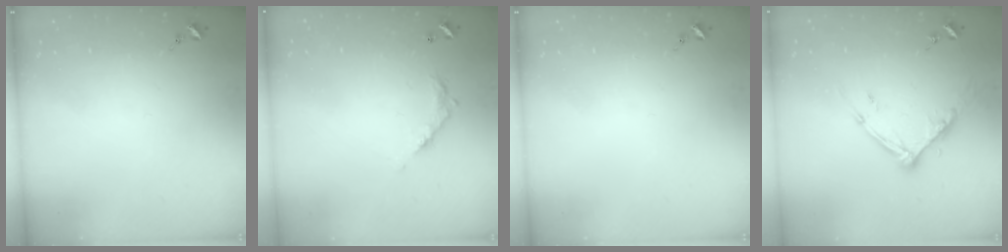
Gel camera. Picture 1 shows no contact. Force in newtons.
{"total": 8.4, "press": 8.4, "slide": 0.4}
{"total": 0.0}
{"total": 10.3, "press": 10.2, "slide": 0.9}